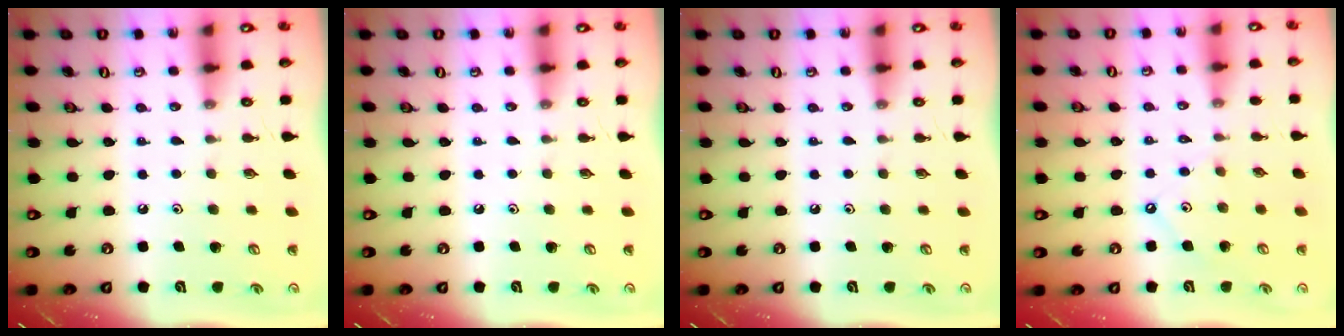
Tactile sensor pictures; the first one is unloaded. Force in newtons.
{"total": 0.0}
{"total": 0.0}
{"total": 2.5, "press": 2.5, "slide": 0.4}